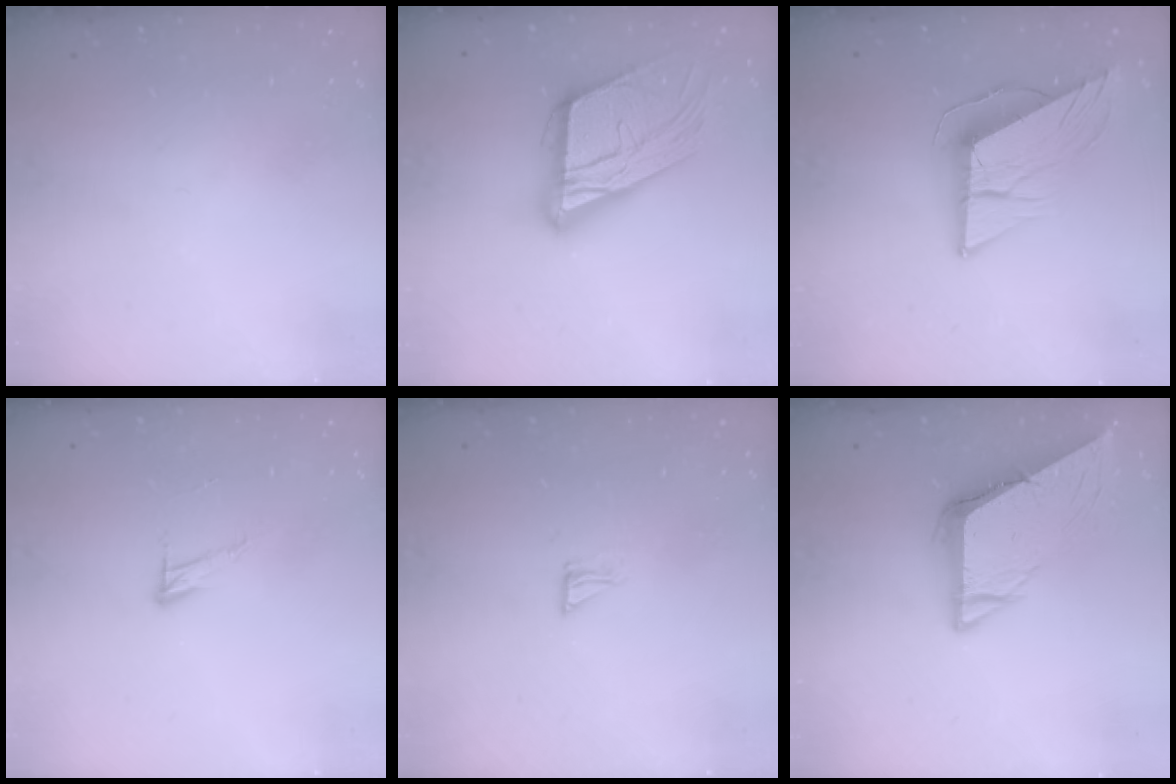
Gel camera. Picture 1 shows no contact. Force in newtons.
{"total": 21.2, "press": 21.0, "slide": 2.9}
{"total": 12.4, "press": 12.3, "slide": 1.5}
{"total": 5.9, "press": 5.9, "slide": 0.3}
{"total": 4.6, "press": 4.5, "slide": 0.5}
{"total": 8.9, "press": 8.9, "slide": 1.0}